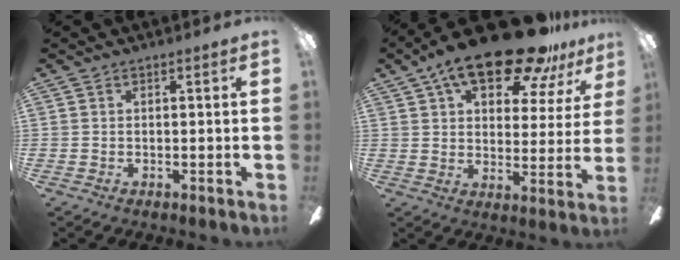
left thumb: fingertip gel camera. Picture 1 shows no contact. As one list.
[{"total": 19.3, "force": [14.1, 6.9, 11.3], "torque": [-0.178, -0.084, 0.237]}]